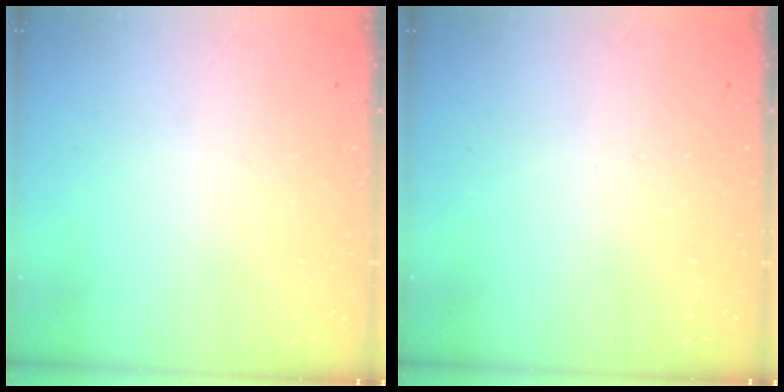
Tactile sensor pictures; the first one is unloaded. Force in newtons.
{"total": 0.0}